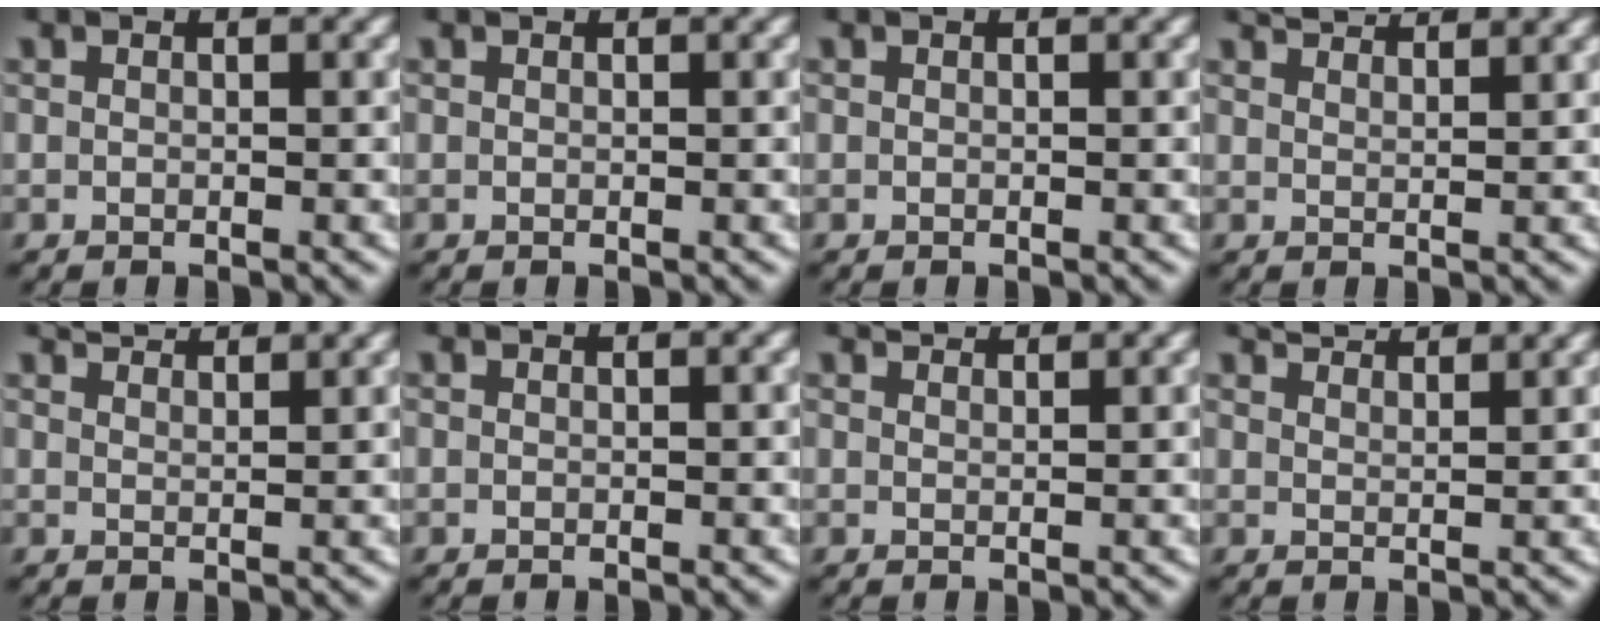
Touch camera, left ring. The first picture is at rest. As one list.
[{"total": 0.0}, {"total": 0.0}, {"total": 3.0, "force": [2.9, 0.0, 0.9], "torque": [-0.013, 0.002, 0.051]}, {"total": 3.1, "force": [3.0, 0.0, 0.9], "torque": [-0.013, 0.003, 0.051]}, {"total": 0.0}, {"total": 2.0, "force": [2.0, -0.3, 0.4], "torque": [-0.004, 0.001, 0.035]}, {"total": 3.5, "force": [3.3, 0.1, 1.1], "torque": [-0.016, 0.003, 0.057]}]